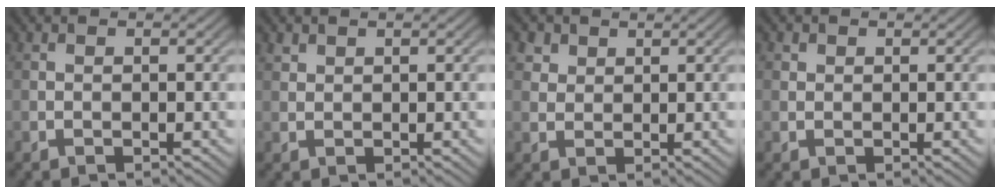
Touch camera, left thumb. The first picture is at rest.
{"total": 1.0, "force": [0.8, 0.6, 0.3], "torque": [-0.008, -0.001, 0.018]}
{"total": 2.9, "force": [1.9, 2.1, 0.9], "torque": [-0.030, -0.005, 0.046]}
{"total": 1.3, "force": [0.6, 1.2, 0.3], "torque": [-0.006, -0.002, 0.009]}